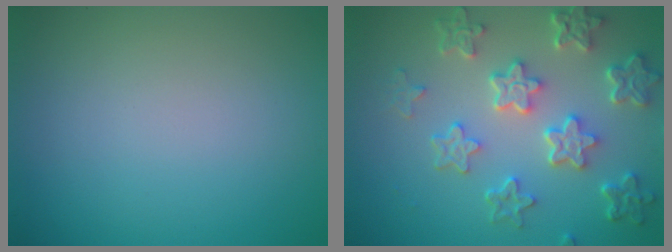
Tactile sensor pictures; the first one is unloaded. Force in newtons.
{"total": 6.2, "press": 4.8, "slide": 4.0}